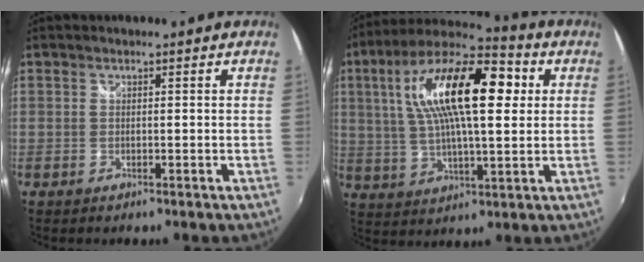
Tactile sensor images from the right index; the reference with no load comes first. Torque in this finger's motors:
{"motor_torque": [1.11, -0.24, 1.05, 0.21]}